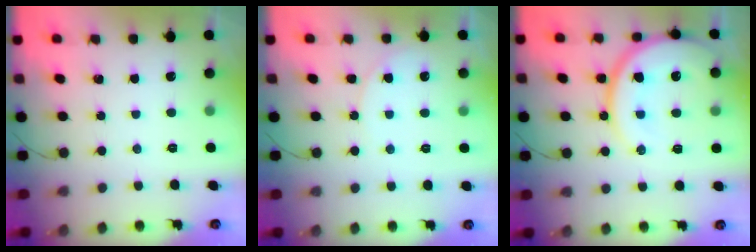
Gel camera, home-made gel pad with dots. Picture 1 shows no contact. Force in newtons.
{"total": 5.6, "press": 5.6, "slide": 0.8}
{"total": 16.7, "press": 16.6, "slide": 1.8}